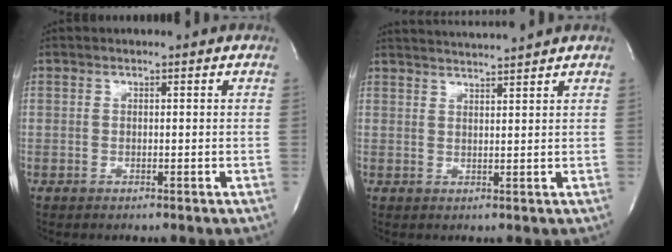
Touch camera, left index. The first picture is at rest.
{"total": 5.6, "force": [5.1, -1.6, 1.4], "torque": [-0.025, 0.003, 0.078]}